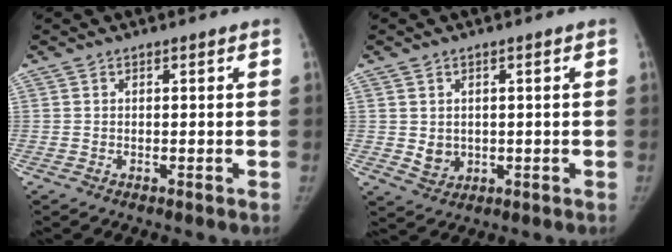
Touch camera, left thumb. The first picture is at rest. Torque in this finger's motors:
{"motor_torque": [0.37, 0.30, 0.27, -0.15, 0.04]}